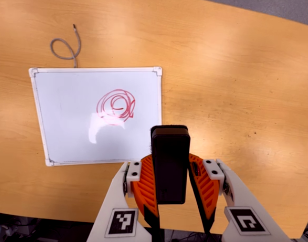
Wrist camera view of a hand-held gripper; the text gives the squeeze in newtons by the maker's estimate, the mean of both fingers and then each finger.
{"total": 7.3, "left": 5.6, "right": 9.1}